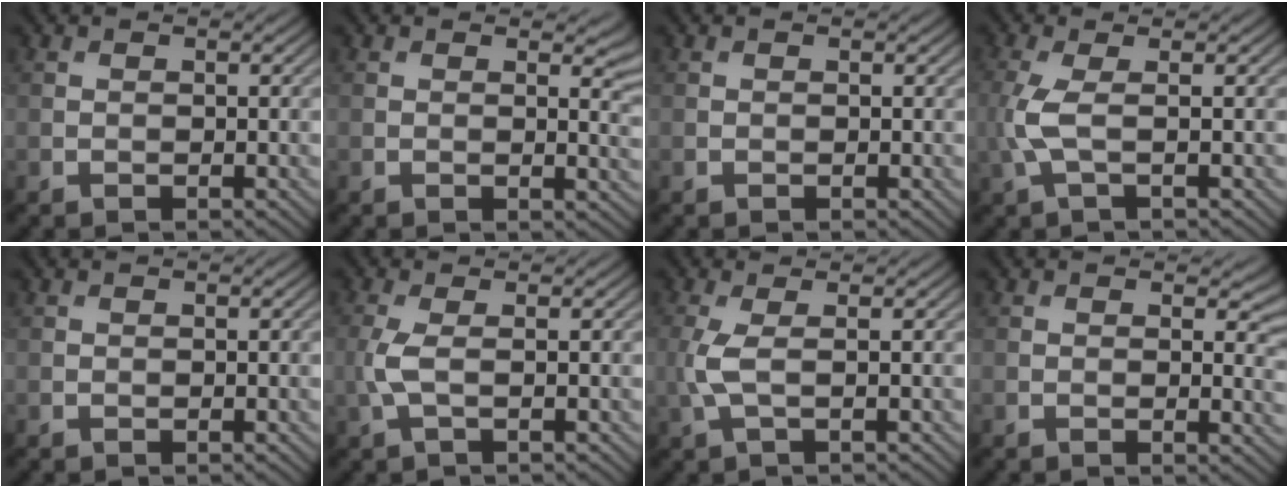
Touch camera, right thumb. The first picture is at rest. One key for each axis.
{"total": 3.4, "fx": 0.9, "fy": 1.2, "fz": 3.0, "tx": -0.039, "ty": -0.003, "tz": 0.015}
{"total": 0.0}
{"total": 4.2, "fx": -0.1, "fy": 1.3, "fz": 4.0, "tx": -0.111, "ty": 0.005, "tz": -0.009}
{"total": 0.0}
{"total": 3.0, "fx": -0.2, "fy": 0.9, "fz": 2.9, "tx": -0.081, "ty": 0.004, "tz": -0.008}
{"total": 3.4, "fx": 0.1, "fy": 1.0, "fz": 3.2, "tx": -0.089, "ty": 0.006, "tz": -0.004}
{"total": 3.5, "fx": 0.9, "fy": 1.7, "fz": 3.0, "tx": -0.038, "ty": -0.005, "tz": 0.012}